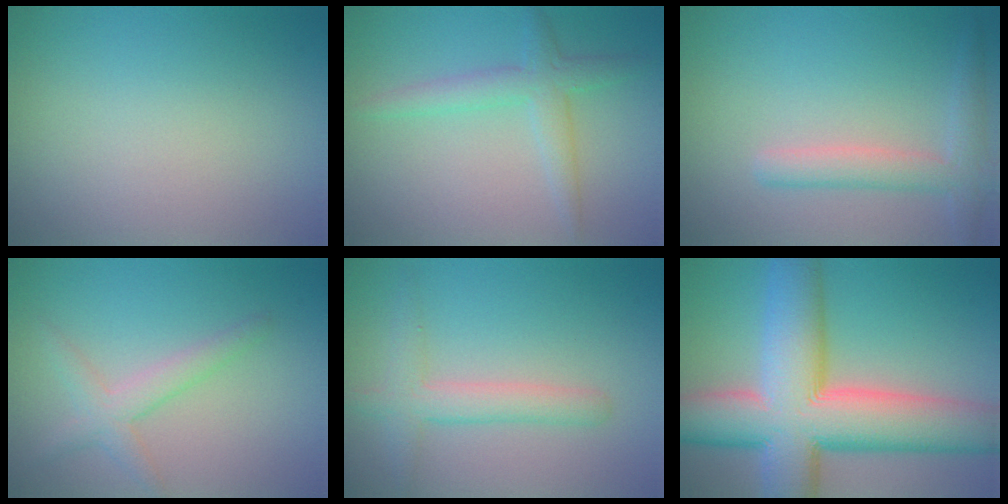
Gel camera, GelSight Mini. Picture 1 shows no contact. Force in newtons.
{"total": 2.9, "press": 2.9, "slide": 0.1}
{"total": 3.0, "press": 3.0, "slide": 0.1}
{"total": 2.4, "press": 2.4, "slide": 0.2}
{"total": 2.8, "press": 2.8, "slide": 0.1}
{"total": 13.7, "press": 13.7, "slide": 0.8}